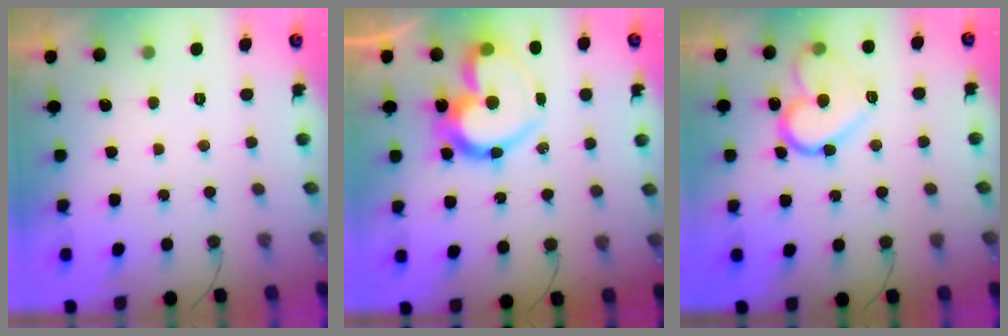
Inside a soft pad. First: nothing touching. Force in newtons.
{"total": 20.1, "press": 20.1, "slide": 1.2}
{"total": 14.2, "press": 14.1, "slide": 1.4}